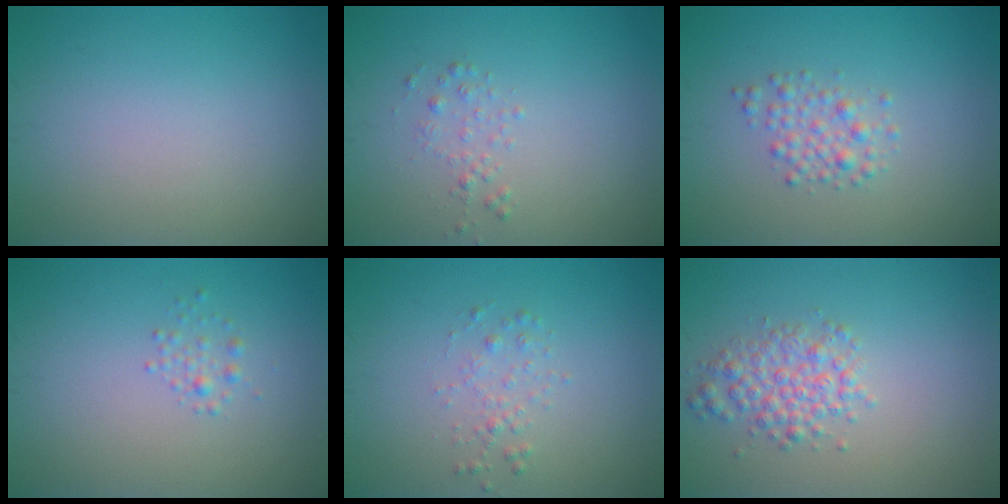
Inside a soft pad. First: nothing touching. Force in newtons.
{"total": 1.1, "press": 1.1, "slide": 0.1}
{"total": 2.1, "press": 2.1, "slide": 0.0}
{"total": 1.0, "press": 1.0, "slide": 0.0}
{"total": 1.2, "press": 1.2, "slide": 0.0}
{"total": 3.0, "press": 3.0, "slide": 0.1}